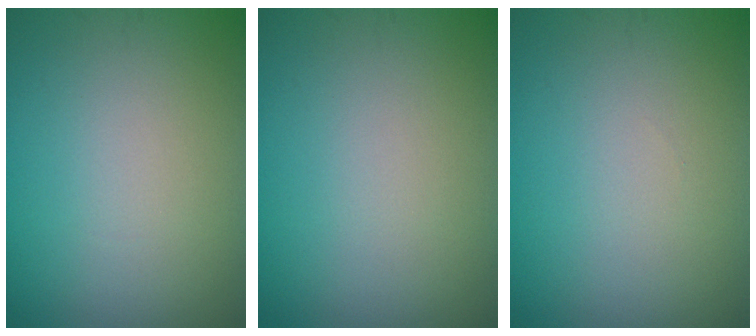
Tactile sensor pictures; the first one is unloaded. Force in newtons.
{"total": 0.0}
{"total": 0.0}